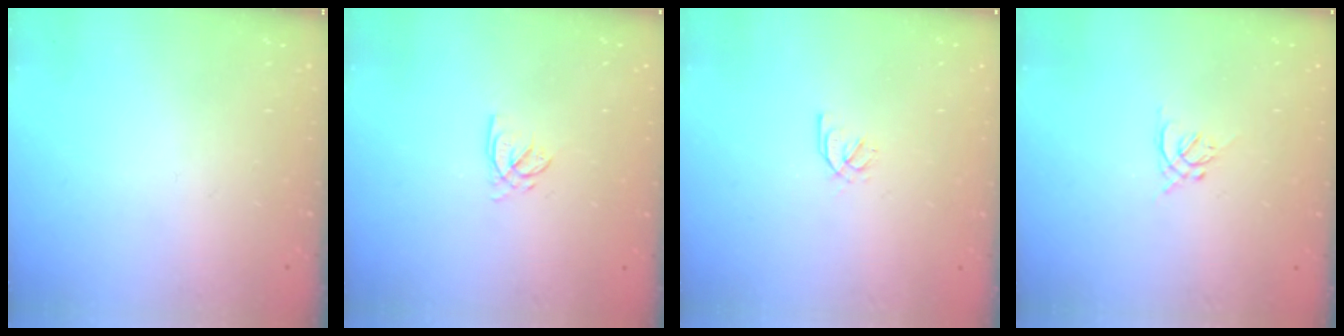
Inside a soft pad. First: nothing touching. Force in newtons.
{"total": 2.3, "press": 2.3, "slide": 0.3}
{"total": 1.8, "press": 1.8, "slide": 0.4}
{"total": 1.3, "press": 1.2, "slide": 0.5}